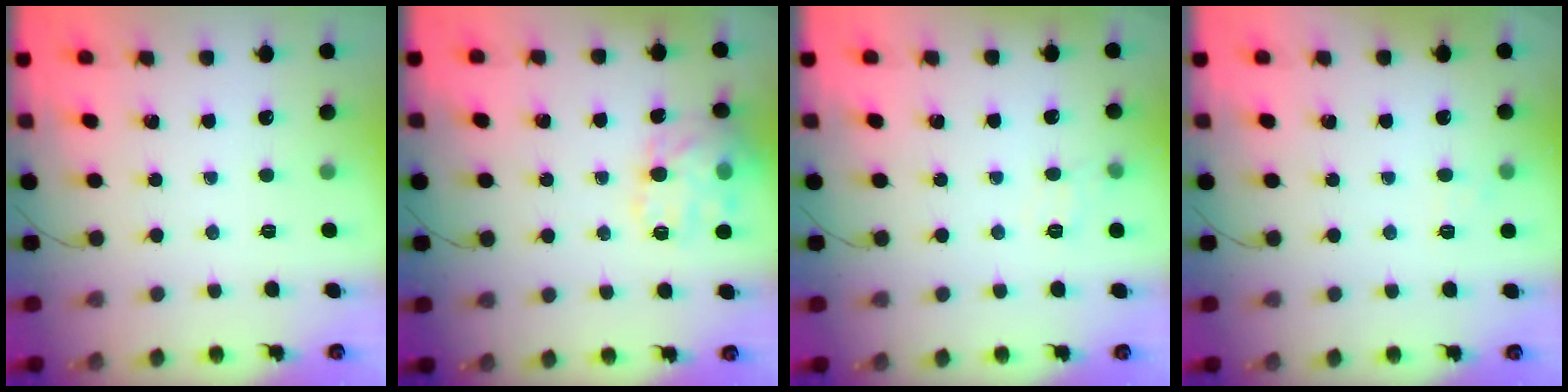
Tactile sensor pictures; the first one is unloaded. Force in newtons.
{"total": 12.8, "press": 12.8, "slide": 1.1}
{"total": 6.1, "press": 5.9, "slide": 1.4}
{"total": 5.0, "press": 4.9, "slide": 1.2}